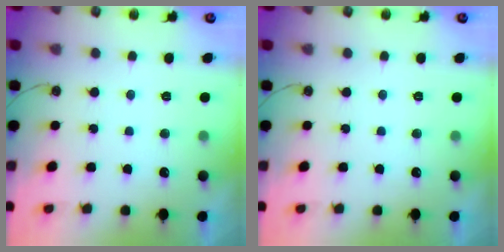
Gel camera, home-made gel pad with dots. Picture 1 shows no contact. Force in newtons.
{"total": 0.0}